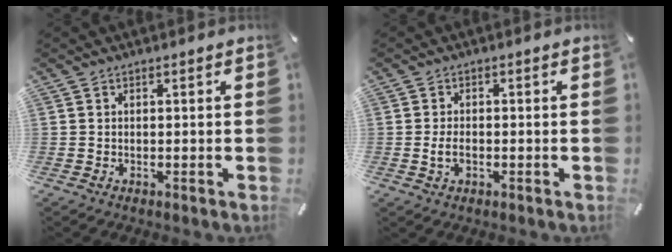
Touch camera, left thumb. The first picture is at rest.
{"total": 3.0, "force": [-0.7, 1.8, 2.4], "torque": [-0.048, 0.004, -0.013]}